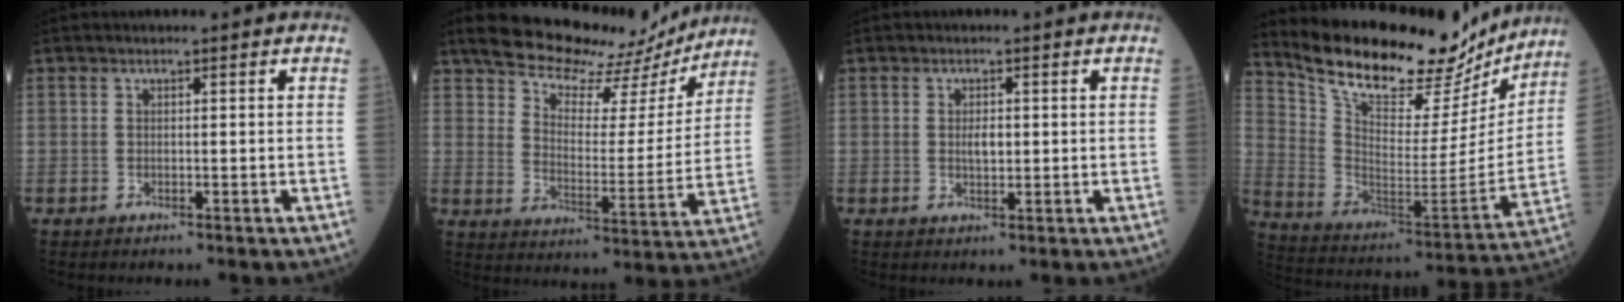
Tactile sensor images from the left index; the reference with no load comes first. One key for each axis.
{"total": 17.9, "fx": 16.0, "fy": 5.6, "fz": 5.9, "tx": -0.072, "ty": -0.005, "tz": 0.212}
{"total": 1.9, "fx": 0.1, "fy": 0.9, "fz": 1.6, "tx": -0.025, "ty": -0.001, "tz": 0.004}
{"total": 23.8, "fx": 20.9, "fy": 6.9, "fz": 9.2, "tx": -0.153, "ty": -0.026, "tz": 0.314}